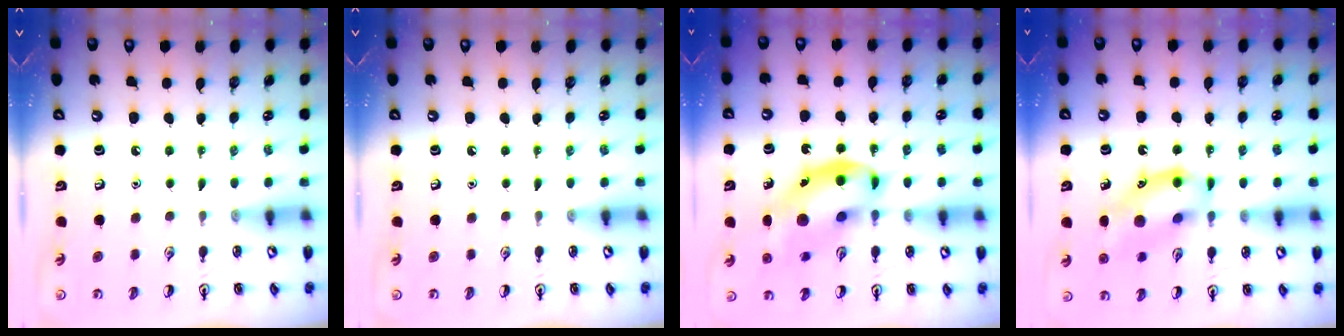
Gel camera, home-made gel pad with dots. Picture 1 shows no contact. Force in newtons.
{"total": 0.0}
{"total": 14.0, "press": 13.5, "slide": 3.5}
{"total": 13.7, "press": 13.6, "slide": 1.8}